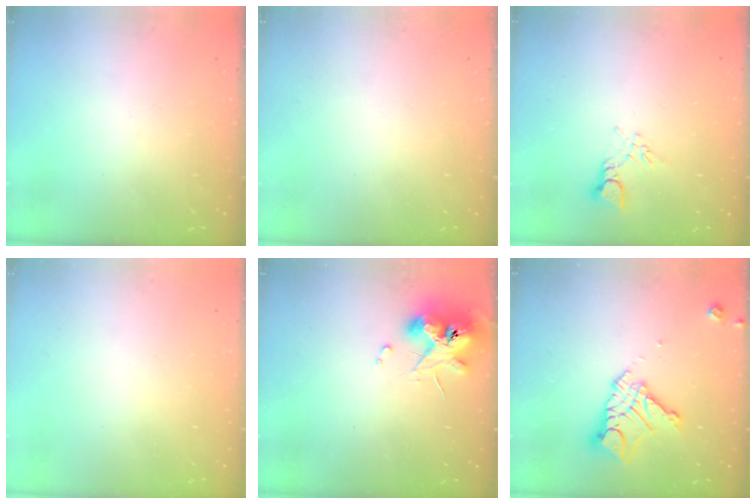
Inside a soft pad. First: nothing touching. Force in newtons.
{"total": 0.0}
{"total": 2.6, "press": 2.6, "slide": 0.4}
{"total": 0.0}
{"total": 10.8, "press": 10.7, "slide": 1.4}
{"total": 12.5, "press": 12.5, "slide": 1.0}